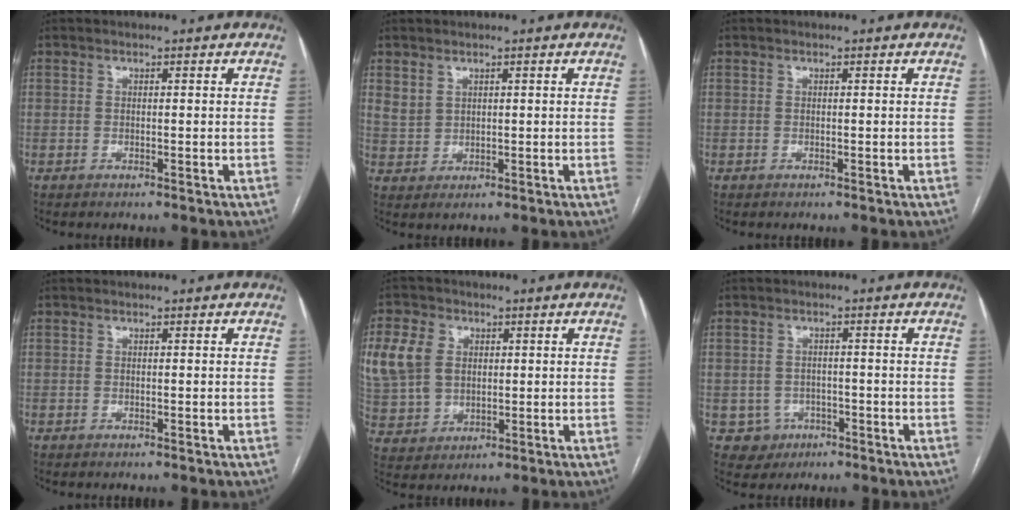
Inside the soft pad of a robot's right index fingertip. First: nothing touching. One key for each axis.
{"total": 2.5, "fx": 1.7, "fy": 1.8, "fz": 0.7, "tx": -0.014, "ty": 0.001, "tz": 0.042}
{"total": 0.0}
{"total": 0.0}
{"total": 10.6, "fx": 2.8, "fy": 8.4, "fz": 5.9, "tx": -0.144, "ty": 0.016, "tz": 0.066}
{"total": 3.7, "fx": -1.3, "fy": 3.5, "fz": 0.0, "tx": 0.008, "ty": 0.013, "tz": -0.011}